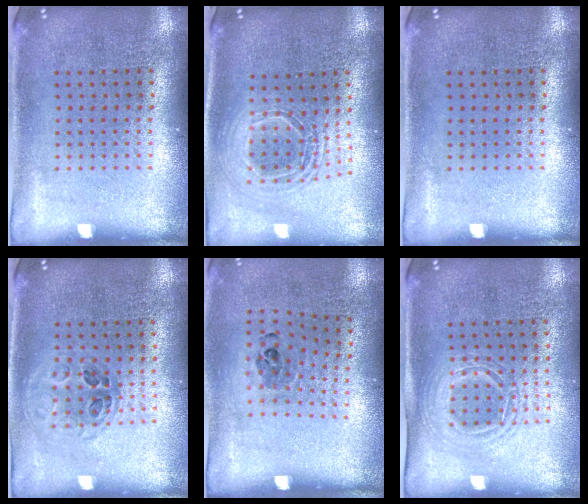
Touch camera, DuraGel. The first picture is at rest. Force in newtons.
{"total": 1.8, "press": 1.5, "slide": 1.1}
{"total": 0.0}
{"total": 1.1, "press": 1.0, "slide": 0.4}
{"total": 1.0, "press": 0.7, "slide": 0.7}
{"total": 1.5, "press": 1.3, "slide": 0.7}